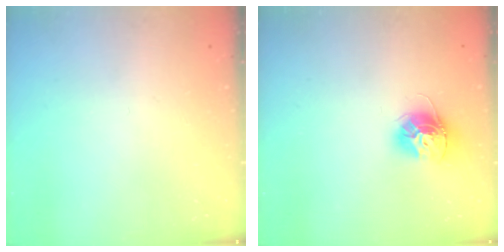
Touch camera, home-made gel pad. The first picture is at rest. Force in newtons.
{"total": 12.1, "press": 12.1, "slide": 0.5}